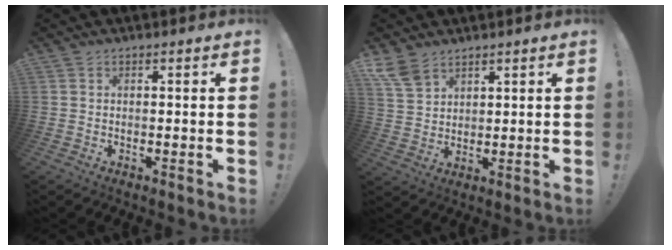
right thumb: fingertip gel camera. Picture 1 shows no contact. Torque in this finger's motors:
{"motor_torque": [0.36, 1.34, 0.63, 0.51, -0.02]}